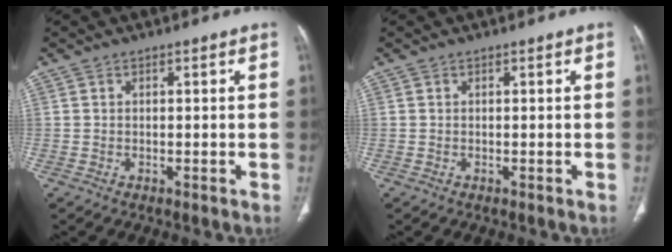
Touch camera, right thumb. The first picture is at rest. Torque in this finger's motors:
{"motor_torque": [0.02, 0.02, -0.01, 0.01, 0.01]}